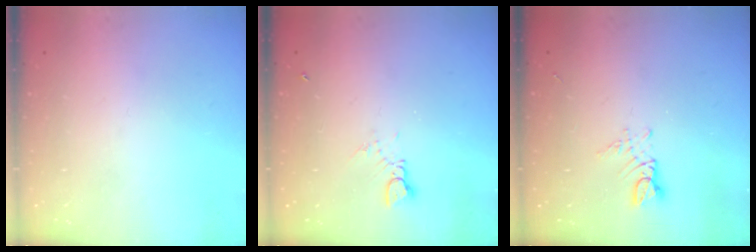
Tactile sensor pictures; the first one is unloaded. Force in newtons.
{"total": 2.2, "press": 2.2, "slide": 0.1}
{"total": 2.8, "press": 2.8, "slide": 0.3}